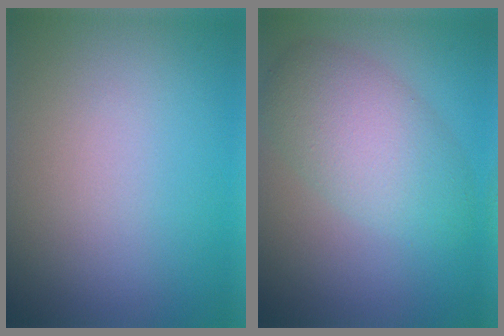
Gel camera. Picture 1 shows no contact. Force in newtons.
{"total": 5.6, "press": 5.6, "slide": 0.2}